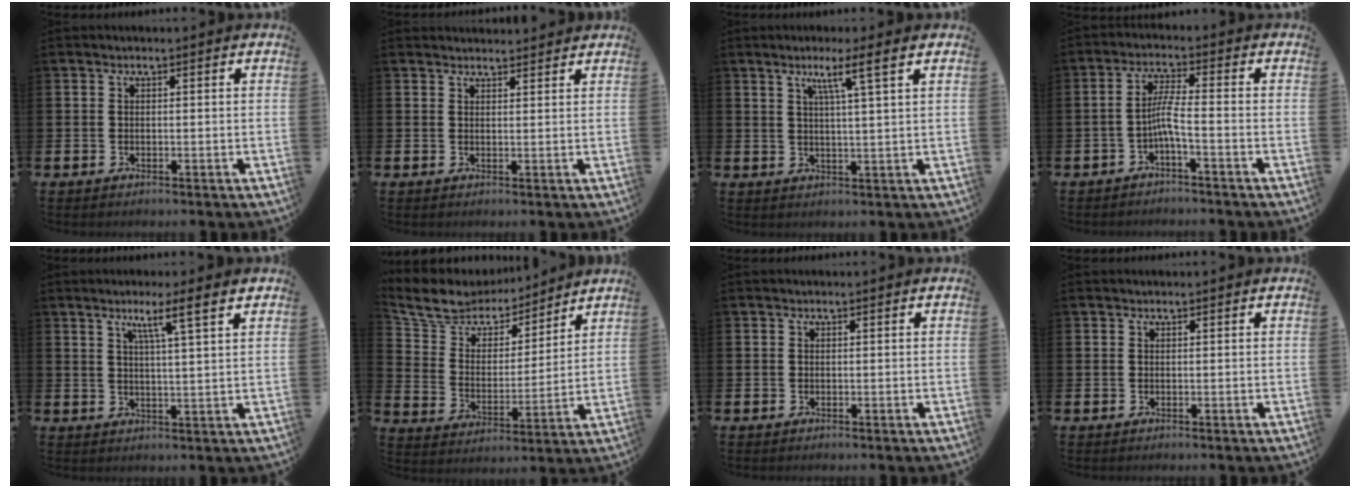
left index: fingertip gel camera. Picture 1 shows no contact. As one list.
[{"total": 2.0, "force": [1.9, 0.3, -0.1], "torque": [0.015, -0.013, 0.032]}, {"total": 4.8, "force": [3.0, -0.5, 3.7], "torque": [-0.071, -0.008, 0.045]}, {"total": 3.4, "force": [-1.9, 0.1, 2.9], "torque": [-0.053, 0.005, -0.039]}, {"total": 5.1, "force": [3.8, -0.4, 3.4], "torque": [-0.060, -0.019, 0.059]}, {"total": 8.1, "force": [7.2, 3.5, 1.2], "torque": [-0.070, -0.049, 0.129]}, {"total": 0.0}, {"total": 0.0}]